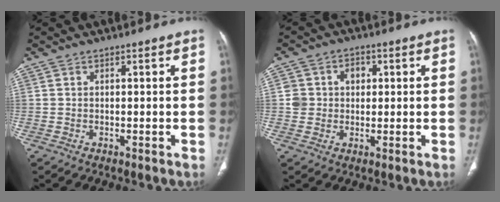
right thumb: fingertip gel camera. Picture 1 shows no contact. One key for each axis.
{"total": 5.7, "fx": 1.0, "fy": 5.0, "fz": 2.5, "tx": -0.013, "ty": 0.008, "tz": 0.018}